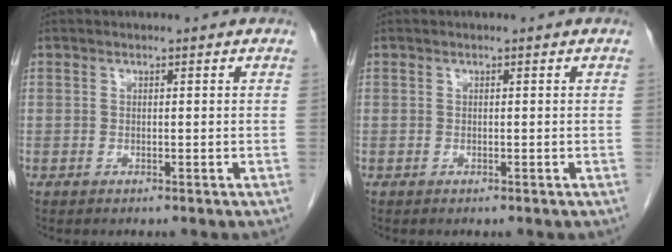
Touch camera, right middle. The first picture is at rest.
{"total": 0.0}